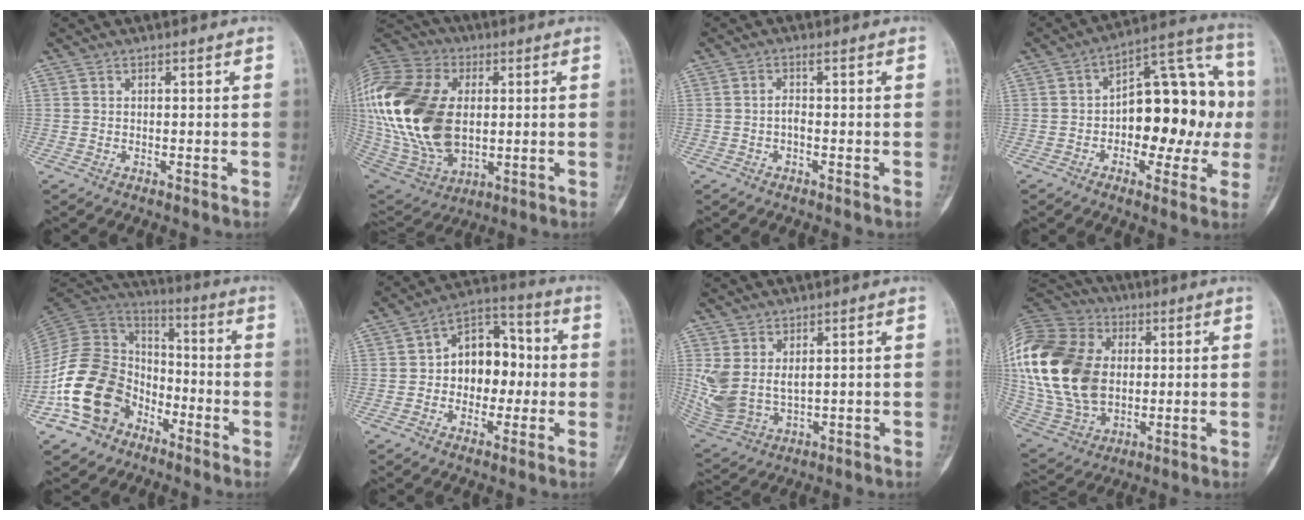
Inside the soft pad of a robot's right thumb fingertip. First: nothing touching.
{"total": 29.3, "force": [1.8, 18.8, 22.5], "torque": [-0.479, -0.007, 0.045]}
{"total": 1.5, "force": [-0.4, 0.5, 1.4], "torque": [-0.025, 0.007, -0.009]}
{"total": 19.1, "force": [-1.3, 10.5, 15.9], "torque": [-0.170, 0.046, -0.023]}
{"total": 18.4, "force": [-8.1, 13.7, 9.3], "torque": [-0.147, 0.074, -0.153]}
{"total": 12.3, "force": [-0.3, 8.9, 8.5], "torque": [-0.076, 0.040, -0.017]}
{"total": 8.7, "force": [2.1, 5.3, 6.5], "torque": [-0.147, -0.013, 0.061]}
{"total": 26.8, "force": [2.3, 19.0, 18.8], "torque": [-0.388, 0.001, 0.051]}